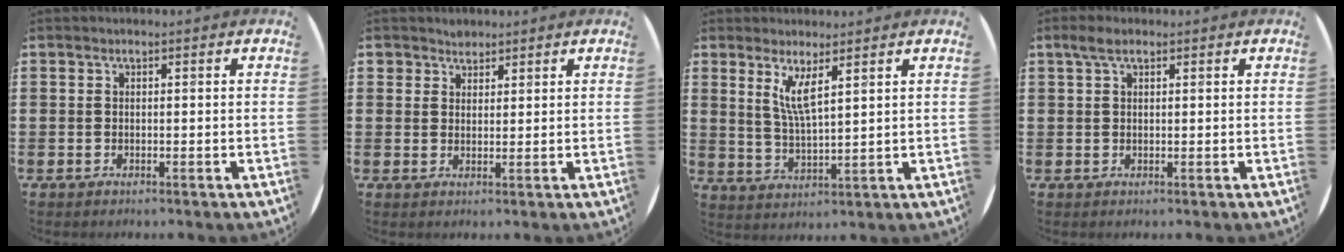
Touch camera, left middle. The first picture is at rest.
{"total": 2.0, "force": [1.8, 0.9, -0.1], "torque": [0.009, 0.002, 0.034]}
{"total": 4.8, "force": [3.3, 0.6, 3.5], "torque": [-0.069, -0.010, 0.054]}
{"total": 2.1, "force": [1.3, 1.0, 1.4], "torque": [-0.023, 0.004, 0.020]}